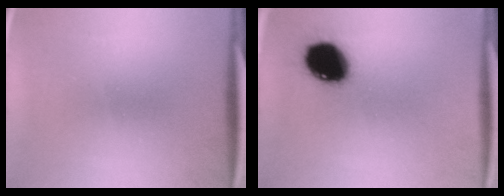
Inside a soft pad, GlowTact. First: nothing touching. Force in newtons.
{"total": 13.5}